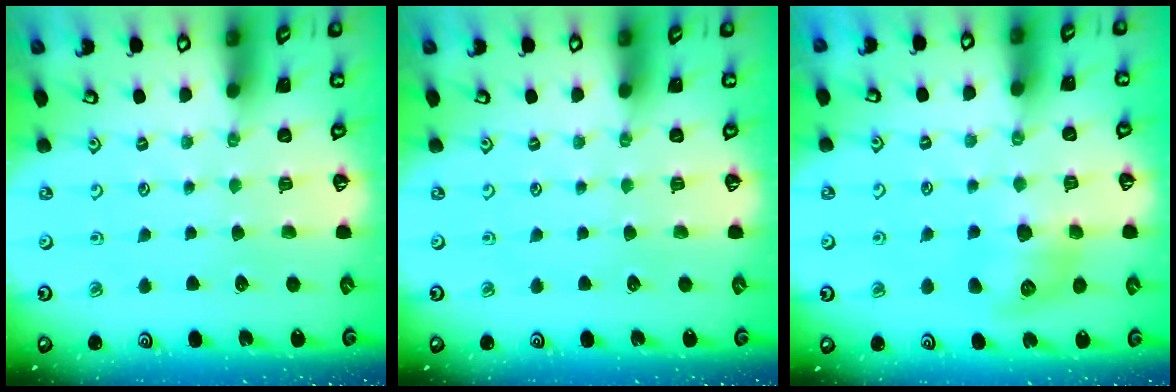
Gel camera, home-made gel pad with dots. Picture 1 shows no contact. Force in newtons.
{"total": 0.0}
{"total": 9.5, "press": 9.5, "slide": 0.1}